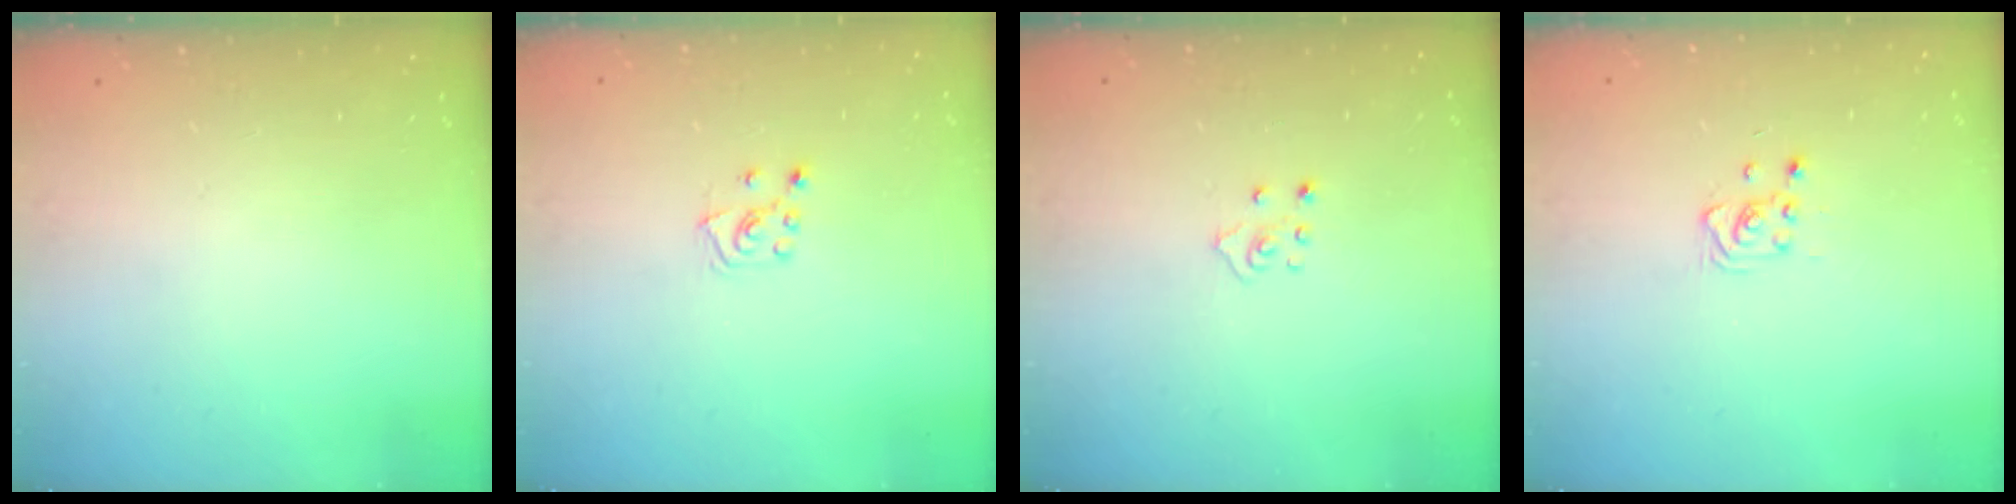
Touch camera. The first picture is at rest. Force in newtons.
{"total": 4.6, "press": 4.6, "slide": 0.5}
{"total": 2.7, "press": 2.7, "slide": 0.2}
{"total": 3.8, "press": 3.7, "slide": 0.6}